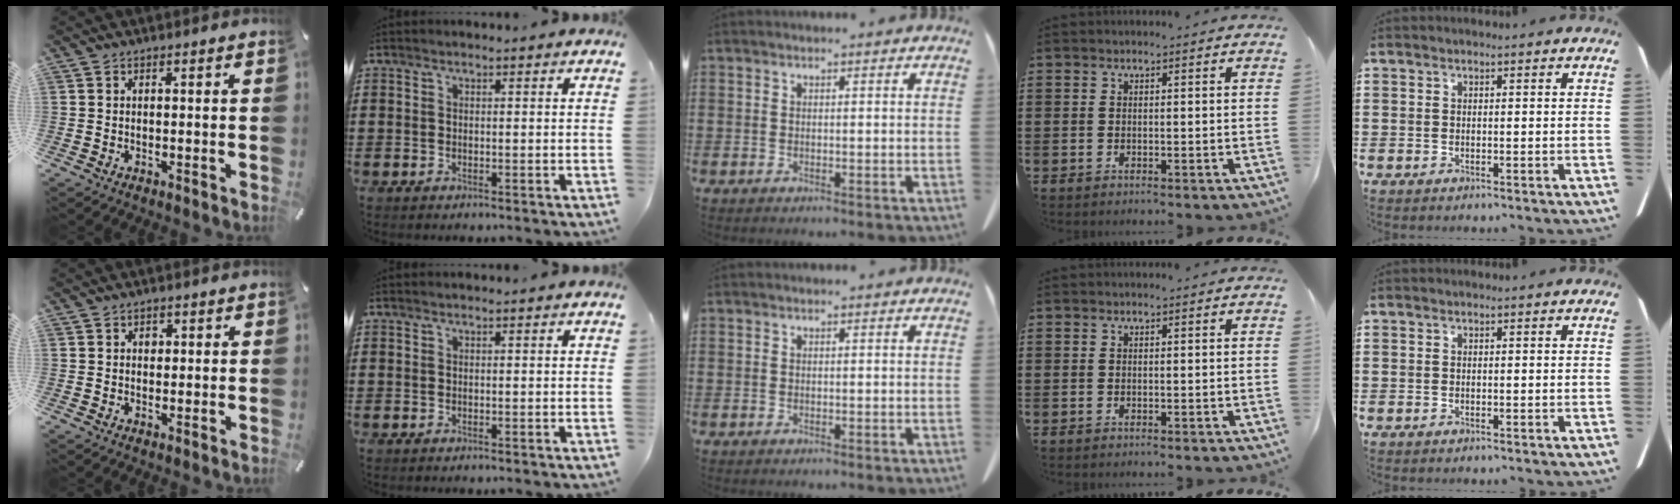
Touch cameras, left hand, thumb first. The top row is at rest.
{"thumb": {"total": 1.4, "force": [0.2, 1.2, 0.6], "torque": [0.002, -0.001, 0.000]}}